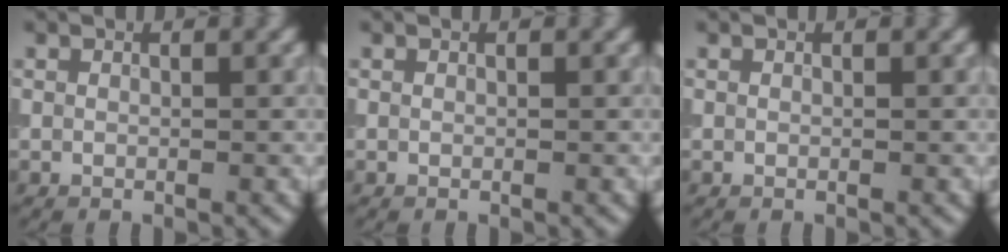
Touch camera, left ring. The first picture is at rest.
{"total": 0.0}
{"total": 0.0}